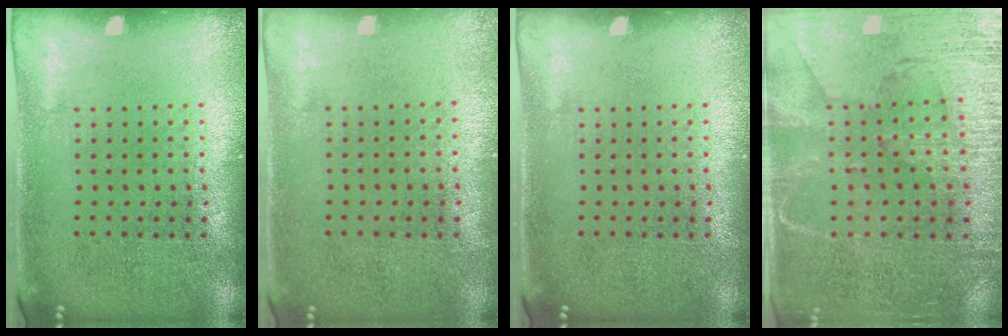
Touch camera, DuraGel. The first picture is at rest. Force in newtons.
{"total": 0.0}
{"total": 0.0}
{"total": 3.4, "press": 3.0, "slide": 1.5}